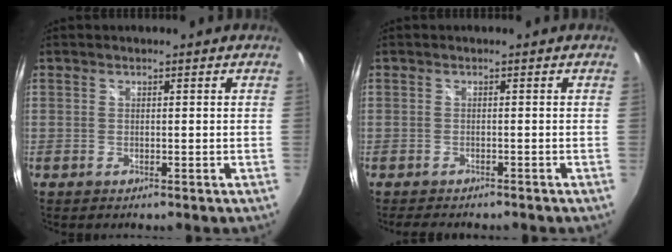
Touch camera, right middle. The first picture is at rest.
{"total": 3.4, "force": [-3.0, 1.0, 1.4], "torque": [-0.028, -0.011, -0.045]}